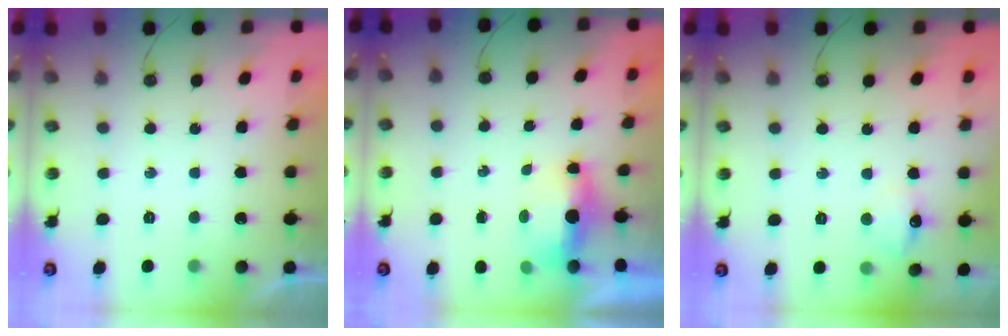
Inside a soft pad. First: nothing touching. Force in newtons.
{"total": 5.1, "press": 4.8, "slide": 1.7}
{"total": 6.8, "press": 6.7, "slide": 0.9}